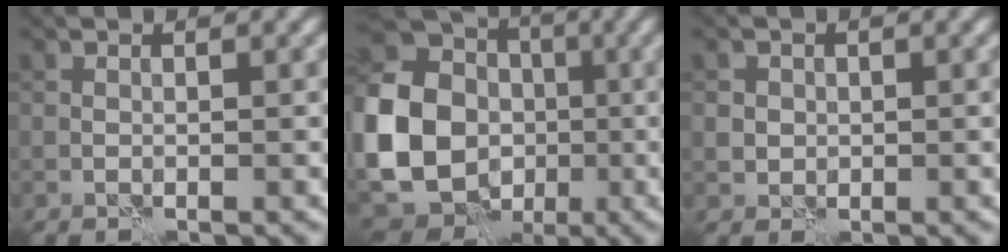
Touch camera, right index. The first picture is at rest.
{"total": 23.8, "force": [-2.7, 22.1, 8.3], "torque": [-0.209, -0.001, -0.092]}
{"total": 1.6, "force": [0.2, 1.5, 0.3], "torque": [-0.003, -0.002, 0.012]}